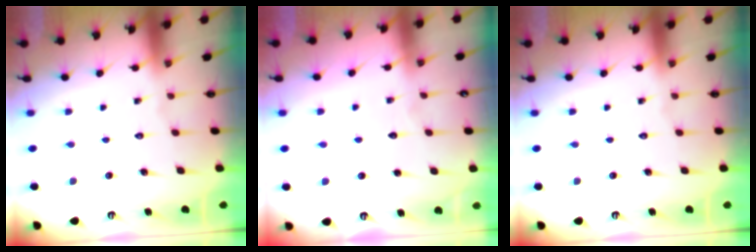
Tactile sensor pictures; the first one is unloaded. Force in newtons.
{"total": 5.1, "press": 5.0, "slide": 0.5}
{"total": 0.0}